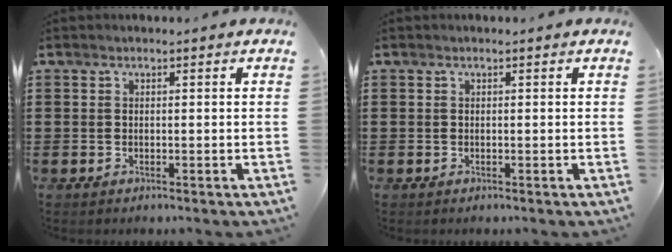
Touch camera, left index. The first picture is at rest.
{"total": 0.0}